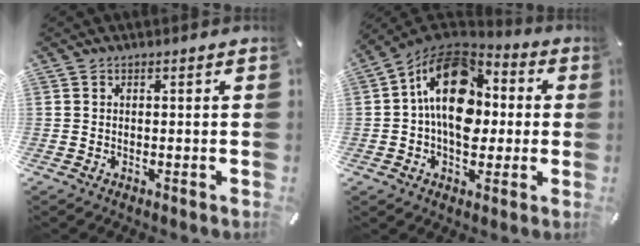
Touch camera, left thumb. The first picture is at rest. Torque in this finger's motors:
{"motor_torque": [0.49, 2.29, 1.75, -1.02, 0.70]}